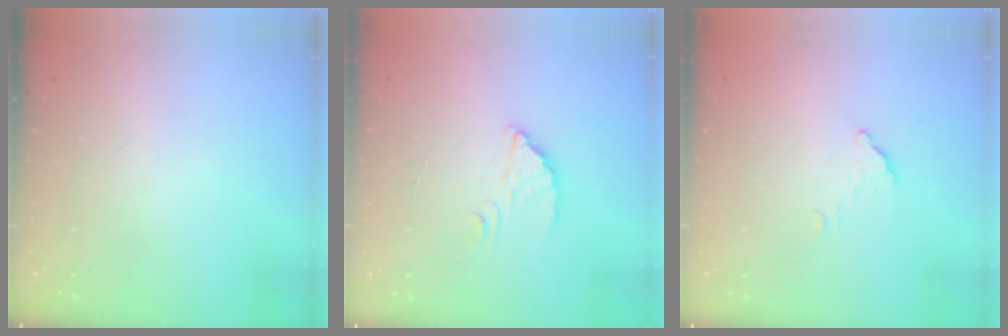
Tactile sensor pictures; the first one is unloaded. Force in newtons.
{"total": 2.4, "press": 2.4, "slide": 0.1}
{"total": 3.6, "press": 3.6, "slide": 0.2}